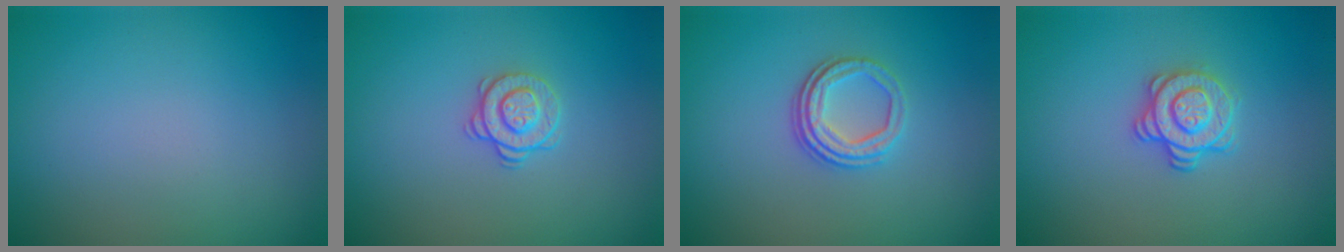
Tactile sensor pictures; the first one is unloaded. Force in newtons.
{"total": 1.7, "press": 1.3, "slide": 1.1}
{"total": 3.1, "press": 2.4, "slide": 2.0}
{"total": 3.0, "press": 2.6, "slide": 1.4}